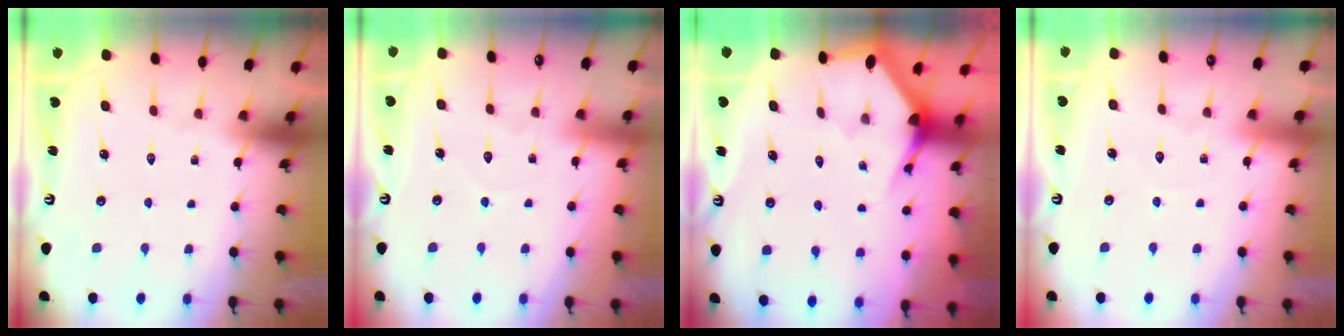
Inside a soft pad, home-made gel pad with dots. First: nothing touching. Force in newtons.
{"total": 2.8, "press": 2.8, "slide": 0.3}
{"total": 2.8, "press": 2.8, "slide": 0.2}
{"total": 3.4, "press": 3.4, "slide": 0.3}